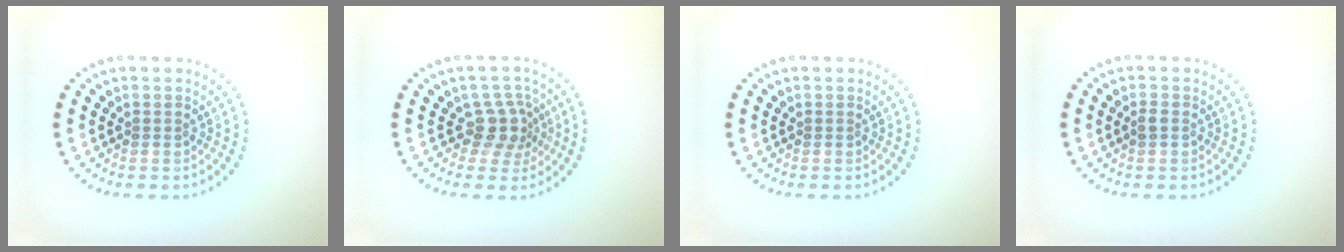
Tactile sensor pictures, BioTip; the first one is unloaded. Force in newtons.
{"total": 2.7, "press": 2.1, "slide": 1.8}
{"total": 0.0}
{"total": 0.9, "press": 0.9, "slide": 0.0}